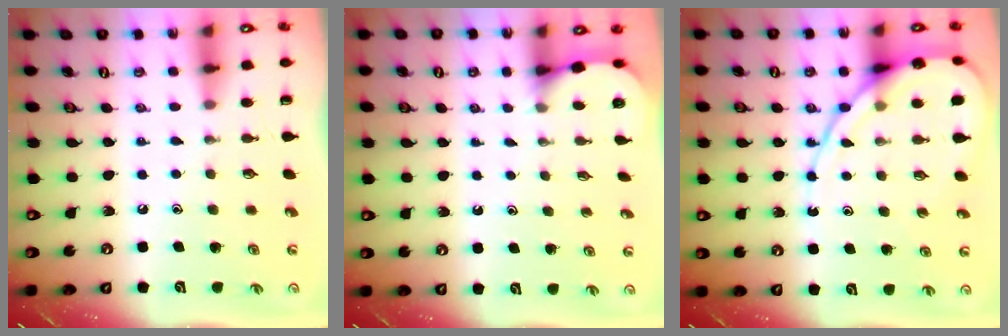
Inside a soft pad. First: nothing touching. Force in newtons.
{"total": 2.3, "press": 2.3, "slide": 0.2}
{"total": 11.6, "press": 11.5, "slide": 1.2}